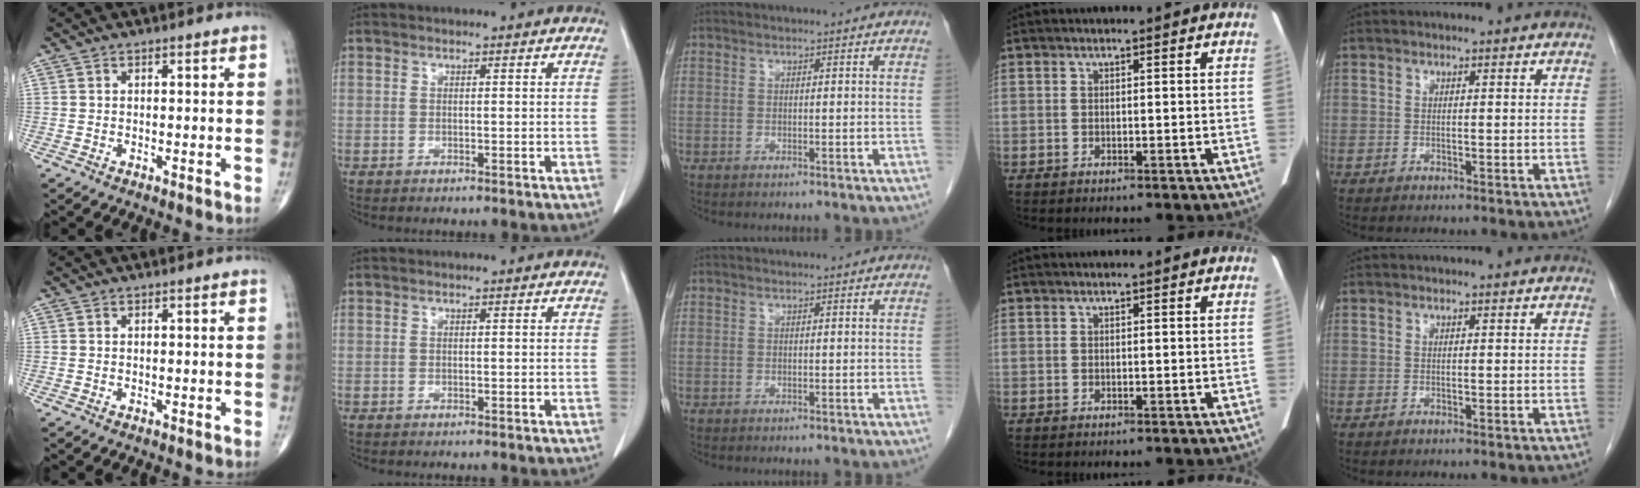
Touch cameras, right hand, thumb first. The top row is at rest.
{}